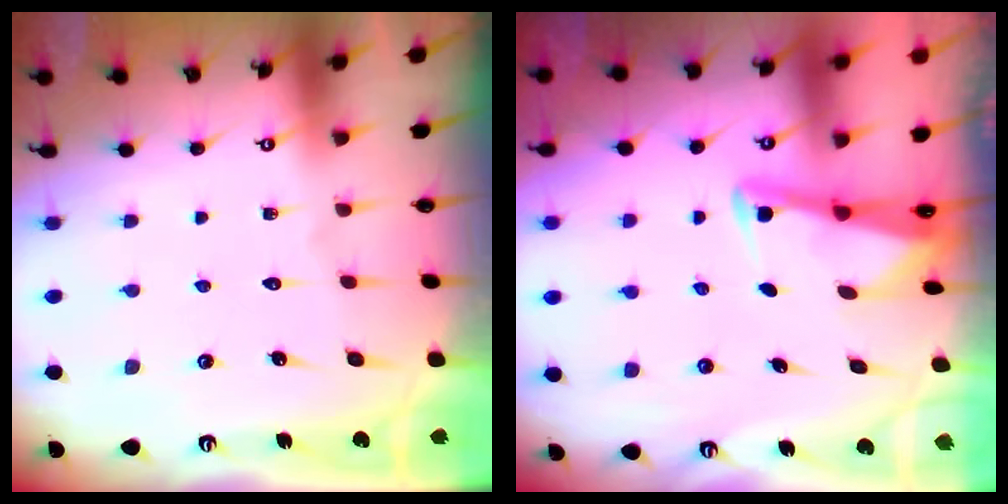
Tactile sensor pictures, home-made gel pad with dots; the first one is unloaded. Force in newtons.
{"total": 2.9, "press": 2.9, "slide": 0.3}